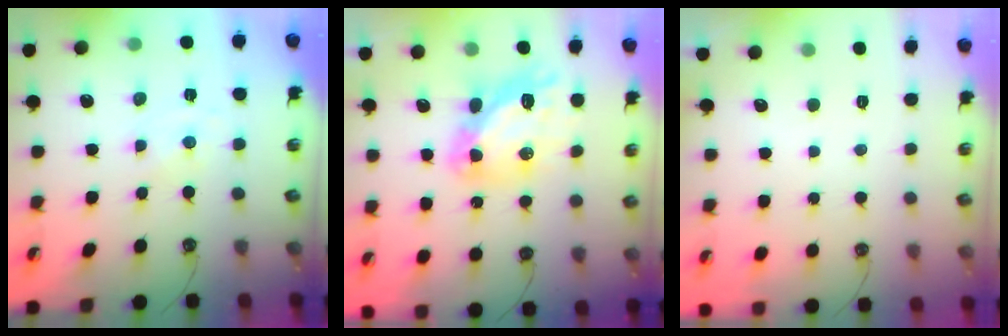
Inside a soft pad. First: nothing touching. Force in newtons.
{"total": 14.0, "press": 13.9, "slide": 1.7}
{"total": 0.0}